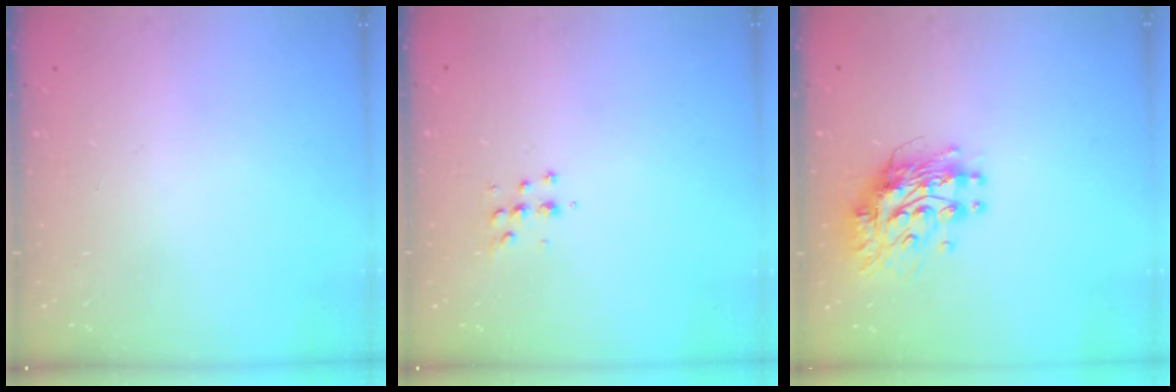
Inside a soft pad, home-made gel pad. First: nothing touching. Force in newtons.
{"total": 5.4, "press": 5.3, "slide": 0.7}
{"total": 11.5, "press": 11.5, "slide": 1.0}